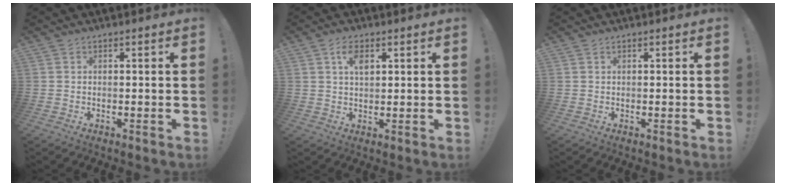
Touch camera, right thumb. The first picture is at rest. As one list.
[{"total": 5.2, "force": [2.4, 2.7, 3.8], "torque": [-0.056, -0.007, 0.039]}, {"total": 0.0}]